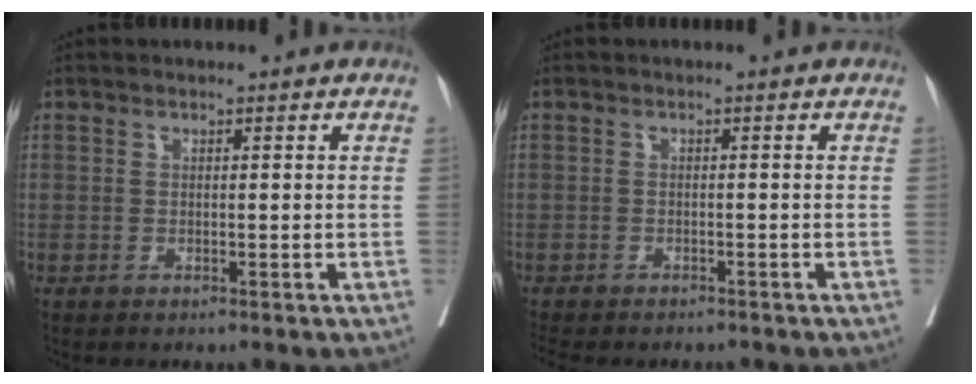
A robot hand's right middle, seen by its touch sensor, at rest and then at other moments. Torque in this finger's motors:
{"motor_torque": [1.13, -1.01, 0.40, 0.06]}